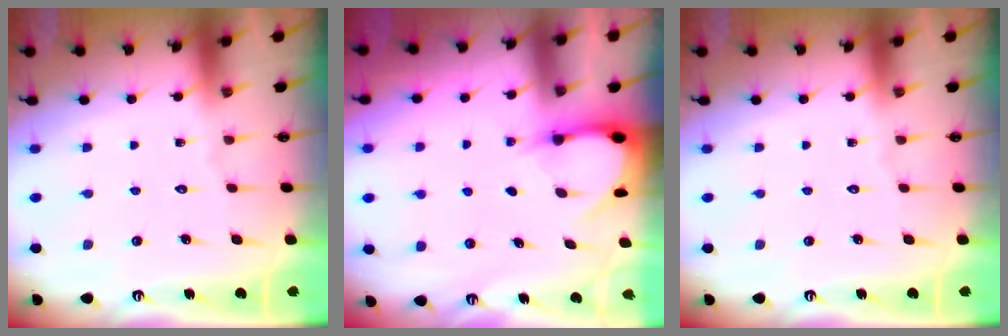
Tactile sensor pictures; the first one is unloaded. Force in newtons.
{"total": 3.2, "press": 3.2, "slide": 0.4}
{"total": 0.0}